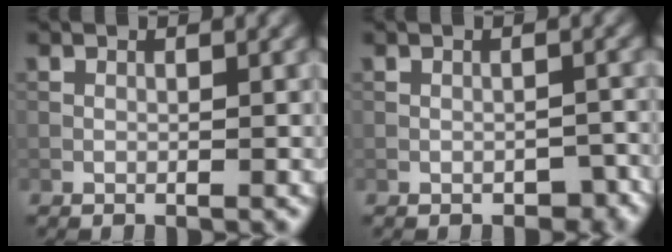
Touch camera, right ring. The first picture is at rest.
{"total": 1.8, "force": [-1.1, 1.2, 0.9], "torque": [-0.010, -0.002, -0.010]}